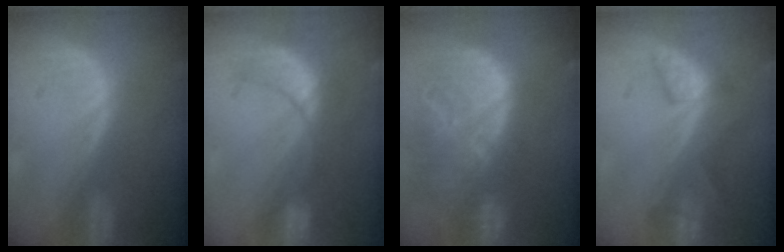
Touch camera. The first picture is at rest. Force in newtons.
{"total": 8.4, "press": 7.8, "slide": 3.1}
{"total": 13.4, "press": 11.5, "slide": 7.0}
{"total": 5.2, "press": 5.0, "slide": 1.2}